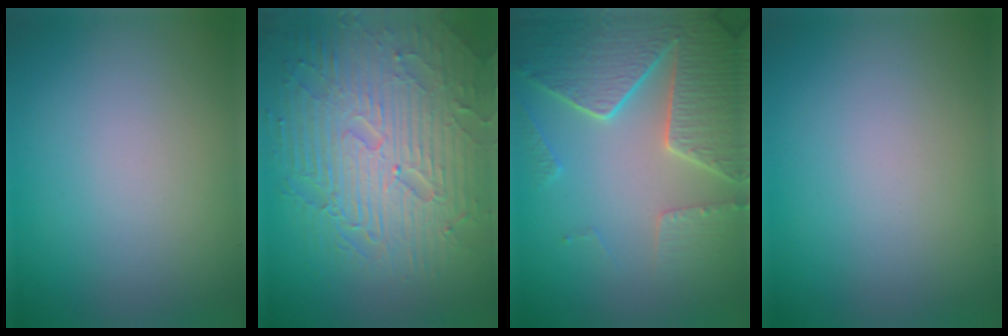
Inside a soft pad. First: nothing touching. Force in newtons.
{"total": 9.7, "press": 6.5, "slide": 7.2}
{"total": 6.7, "press": 5.4, "slide": 4.0}
{"total": 0.0}